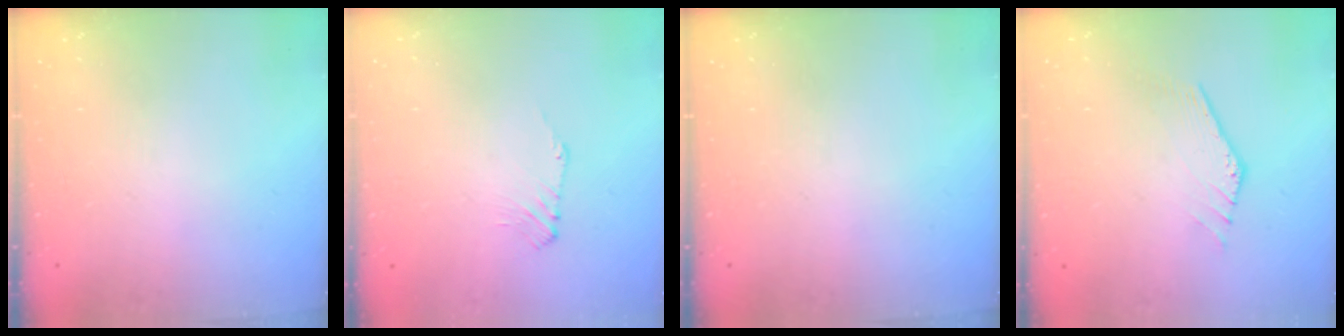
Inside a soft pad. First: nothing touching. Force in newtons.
{"total": 1.1, "press": 1.0, "slide": 0.4}
{"total": 0.0}
{"total": 0.0}